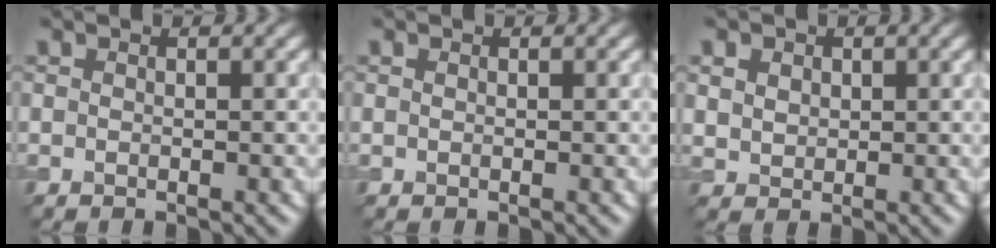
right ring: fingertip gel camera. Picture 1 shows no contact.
{"total": 0.0}
{"total": 3.6, "force": [1.8, 2.7, 1.7], "torque": [-0.047, 0.012, 0.030]}